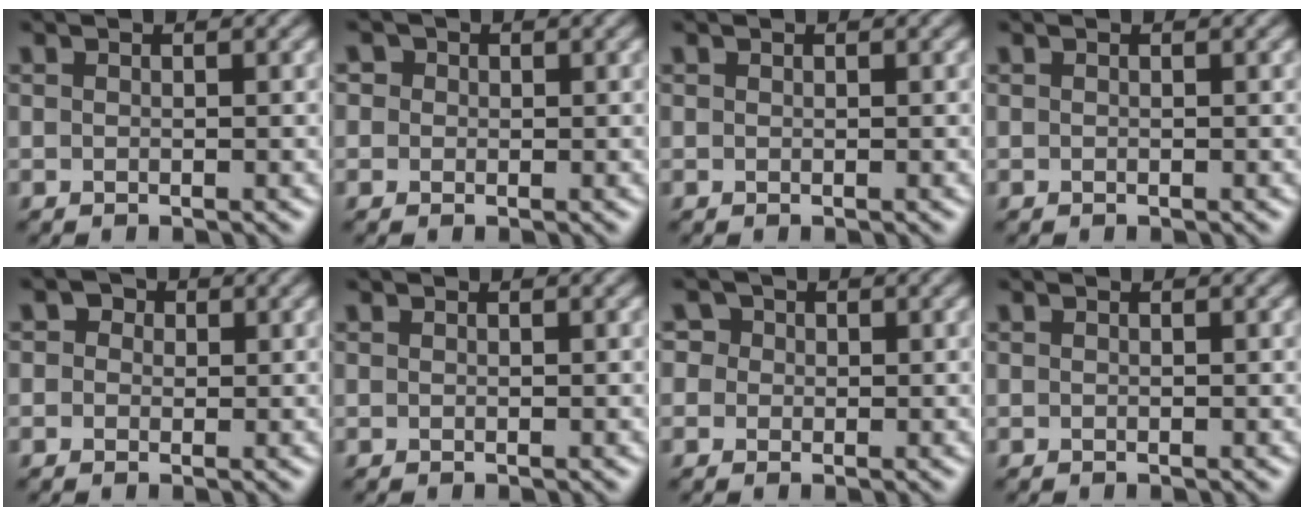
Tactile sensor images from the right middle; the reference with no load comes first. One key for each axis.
{"total": 1.3, "fx": 0.4, "fy": 1.2, "fz": 0.3, "tx": -0.001, "ty": -0.002, "tz": -0.001}
{"total": 0.0}
{"total": 0.0}
{"total": 2.6, "fx": 1.1, "fy": 2.1, "fz": 1.2, "tx": -0.020, "ty": 0.000, "tz": -0.001}
{"total": 0.0}
{"total": 2.8, "fx": 1.1, "fy": 2.4, "fz": 0.9, "tx": -0.022, "ty": 0.003, "tz": 0.005}
{"total": 0.0}